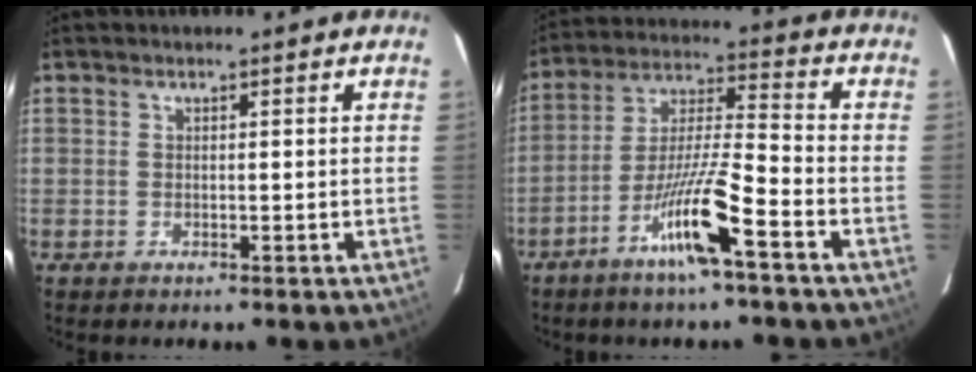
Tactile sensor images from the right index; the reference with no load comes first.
{"total": 11.7, "force": [-6.4, -0.1, 9.8], "torque": [-0.187, -0.008, -0.123]}